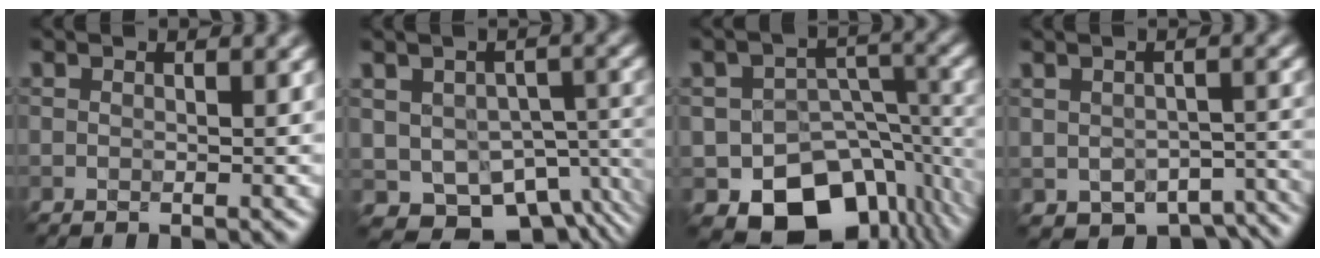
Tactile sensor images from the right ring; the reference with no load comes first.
{"total": 9.1, "force": [-4.5, 6.0, 5.1], "torque": [-0.075, -0.025, -0.035]}
{"total": 9.9, "force": [-6.3, 6.5, 4.0], "torque": [-0.041, -0.019, -0.088]}
{"total": 5.3, "force": [-3.4, 3.1, 2.6], "torque": [-0.032, -0.024, -0.035]}